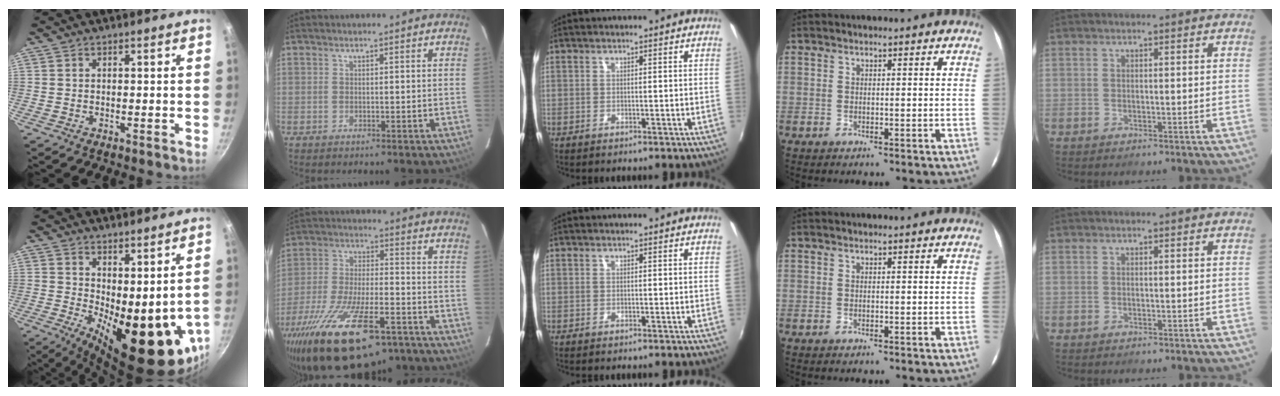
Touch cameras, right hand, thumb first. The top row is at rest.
{"thumb": {"total": 16.9, "force": [1.5, 7.2, 15.2], "torque": [-0.175, -0.036, 0.044]}, "index": {"total": 27.2, "force": [-18.2, 10.0, 17.6], "torque": [-0.348, -0.051, -0.286]}}